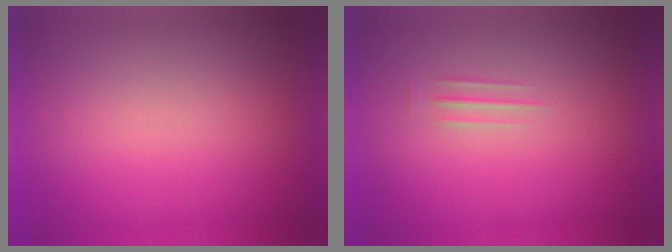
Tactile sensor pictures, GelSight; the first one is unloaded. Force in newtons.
{"total": 1.6}